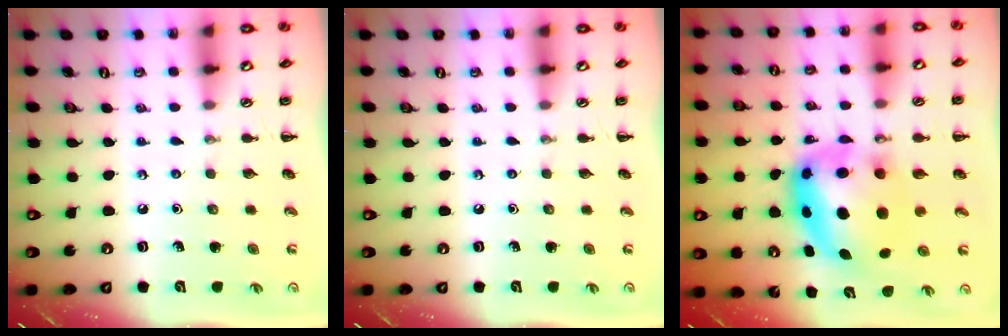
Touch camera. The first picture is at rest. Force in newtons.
{"total": 0.0}
{"total": 9.8, "press": 9.5, "slide": 2.4}